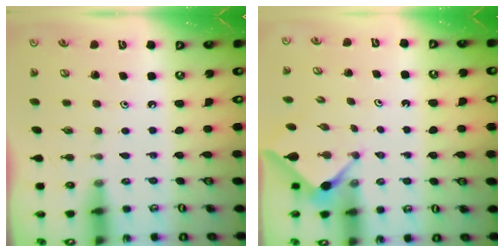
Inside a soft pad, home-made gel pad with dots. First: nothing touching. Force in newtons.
{"total": 2.9, "press": 2.9, "slide": 0.3}